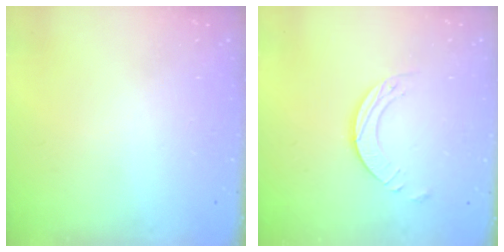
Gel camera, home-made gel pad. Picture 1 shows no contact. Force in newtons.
{"total": 3.8, "press": 3.8, "slide": 0.3}